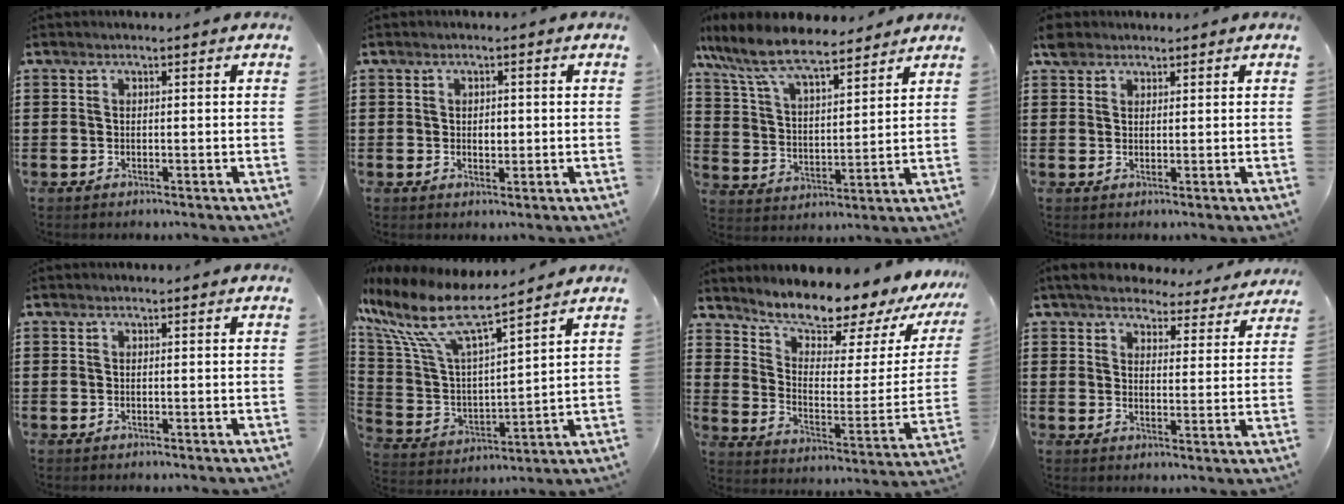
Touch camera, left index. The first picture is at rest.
{"total": 1.6, "force": [0.1, 1.0, 1.2], "torque": [-0.017, 0.004, -0.002]}
{"total": 9.5, "force": [8.1, 2.3, 4.5], "torque": [-0.119, -0.035, 0.142]}
{"total": 2.5, "force": [2.0, 1.5, 0.5], "torque": [-0.018, 0.008, 0.038]}
{"total": 0.0}
{"total": 11.4, "force": [8.5, 2.4, 7.2], "torque": [-0.185, -0.054, 0.144]}
{"total": 9.0, "force": [8.5, 1.3, 2.6], "torque": [-0.071, -0.076, 0.142]}
{"total": 5.3, "force": [5.1, 1.2, 0.8], "torque": [-0.042, -0.026, 0.091]}